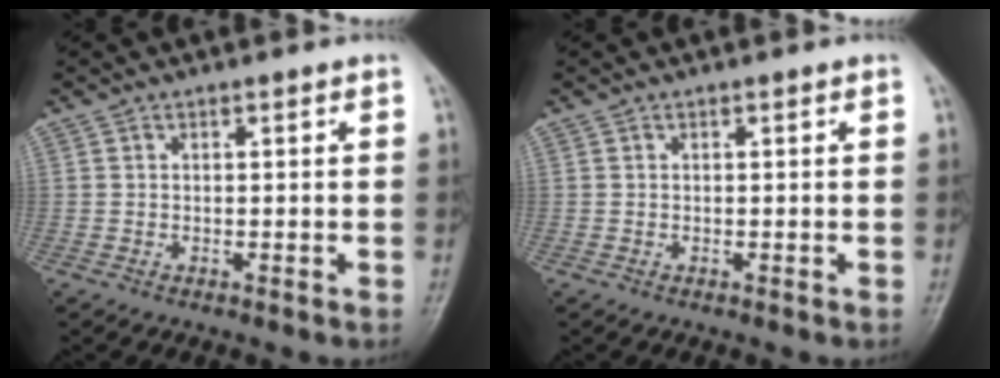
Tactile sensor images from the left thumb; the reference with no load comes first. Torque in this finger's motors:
{"motor_torque": [0.00, 0.00, 0.05, -0.02, 0.00]}